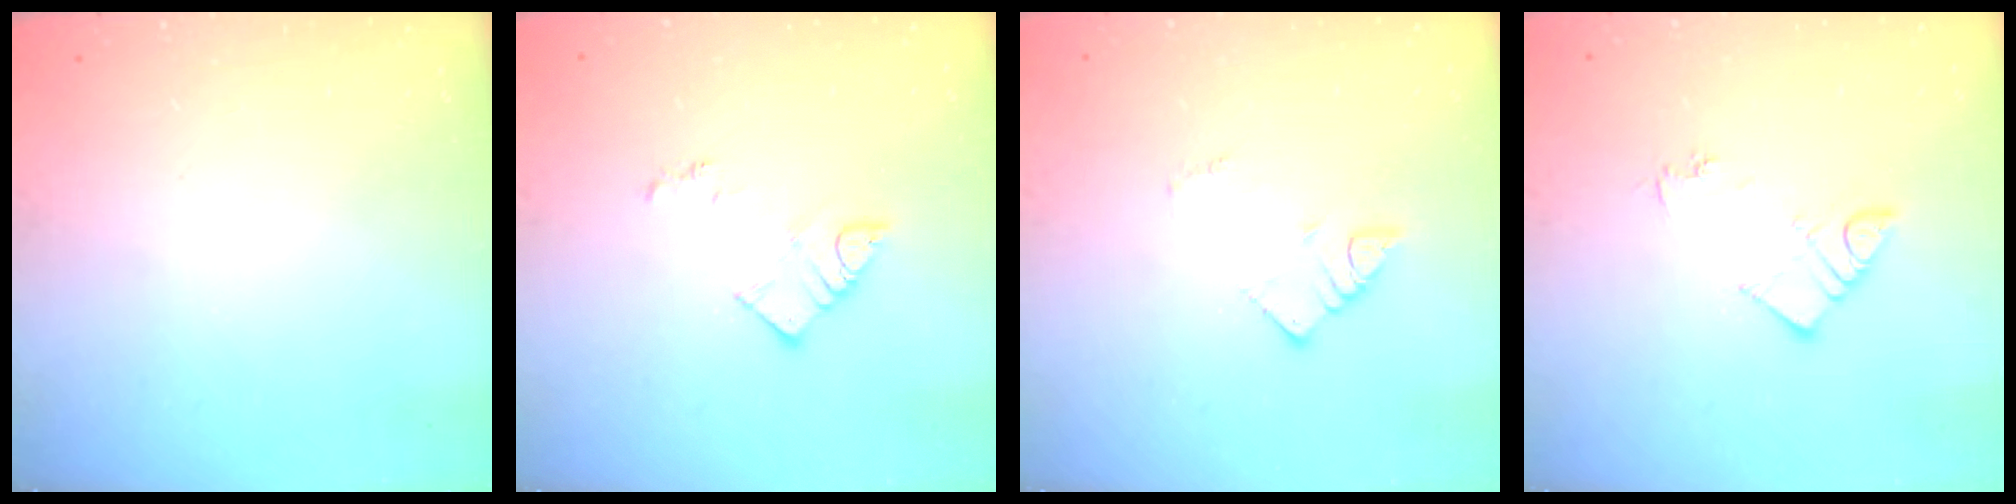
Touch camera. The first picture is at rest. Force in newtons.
{"total": 6.2, "press": 6.1, "slide": 0.6}
{"total": 1.9, "press": 1.9, "slide": 0.2}
{"total": 6.0, "press": 6.0, "slide": 0.4}